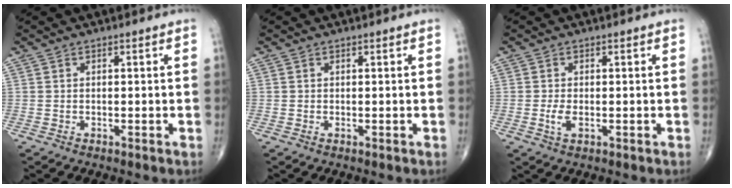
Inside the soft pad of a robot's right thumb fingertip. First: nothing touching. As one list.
[{"total": 0.0}, {"total": 2.6, "force": [-0.5, 1.2, 2.2], "torque": [-0.049, -0.004, -0.010]}]